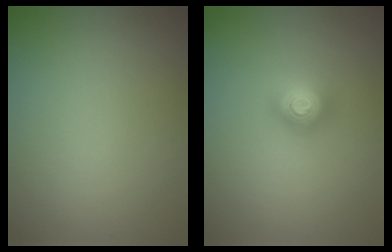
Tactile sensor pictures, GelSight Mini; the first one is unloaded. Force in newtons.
{"total": 2.0, "press": 2.0, "slide": 0.2}